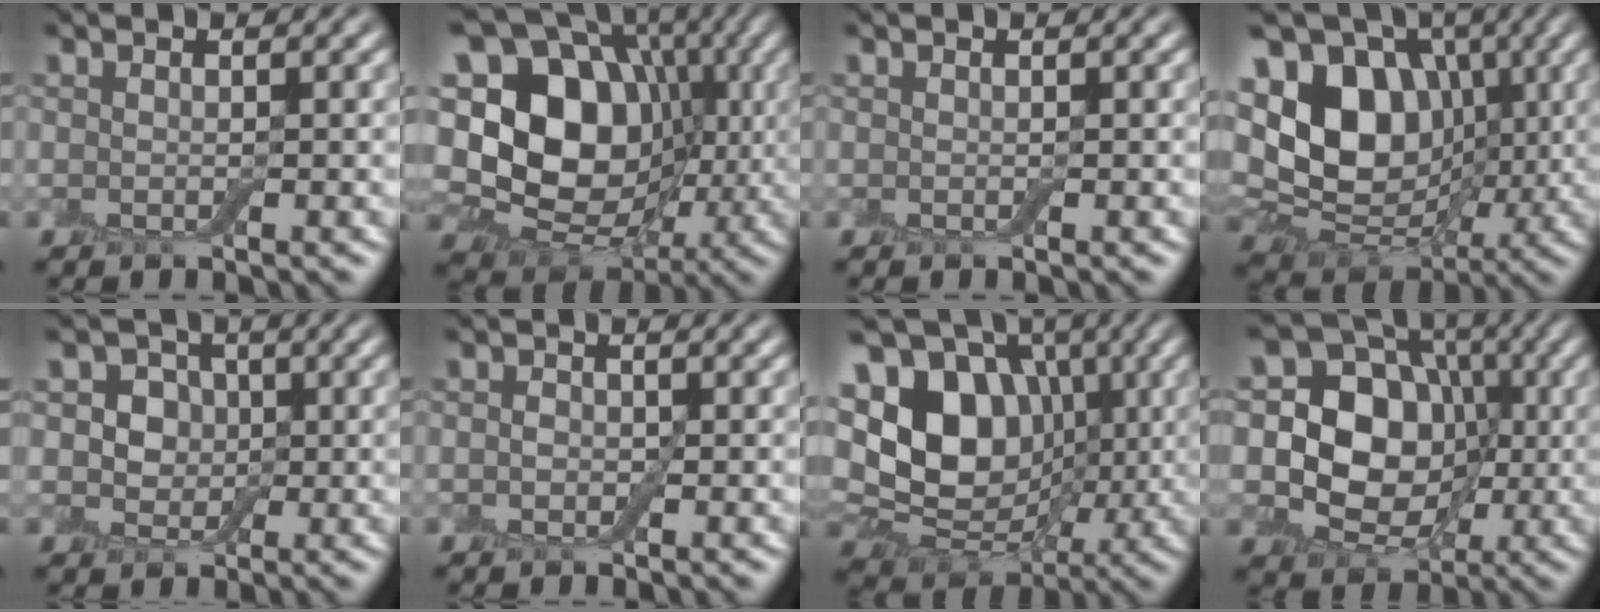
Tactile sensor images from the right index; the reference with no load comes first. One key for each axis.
{"total": 19.0, "fx": 1.4, "fy": 15.4, "fz": 11.1, "tx": -0.217, "ty": 0.034, "tz": 0.026}
{"total": 0.0}
{"total": 11.6, "fx": 1.9, "fy": 8.7, "fz": 7.4, "tx": -0.139, "ty": -0.002, "tz": 0.021}
{"total": 4.1, "fx": 0.8, "fy": 3.5, "fz": 2.0, "tx": -0.024, "ty": 0.008, "tz": -0.005}
{"total": 1.2, "fx": 0.0, "fy": 1.0, "fz": 0.7, "tx": -0.008, "ty": 0.000, "tz": -0.009}
{"total": 12.9, "fx": 1.9, "fy": 9.9, "fz": 8.0, "tx": -0.147, "ty": 0.008, "tz": 0.030}
{"total": 14.8, "fx": 1.5, "fy": 12.0, "fz": 8.5, "tx": -0.162, "ty": 0.043, "tz": 0.007}